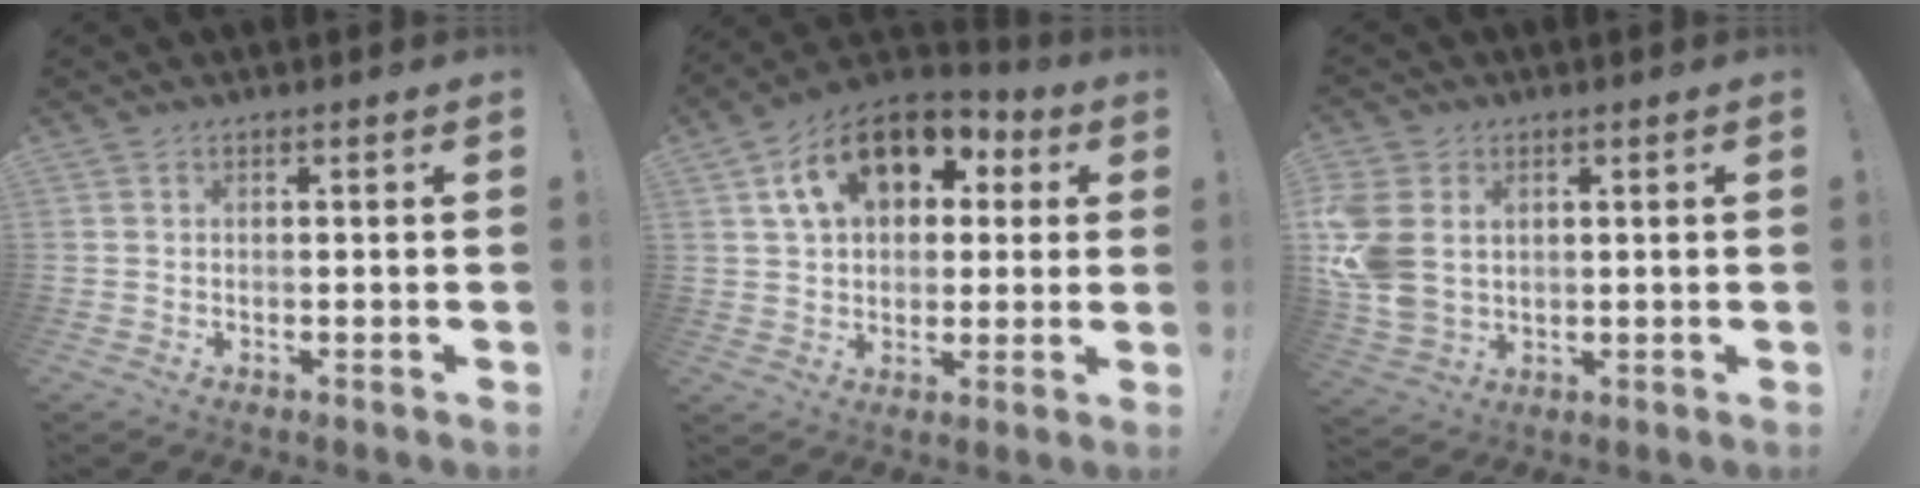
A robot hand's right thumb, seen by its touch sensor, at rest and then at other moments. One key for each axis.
{"total": 17.0, "fx": 7.2, "fy": 11.4, "fz": 10.4, "tx": -0.158, "ty": -0.017, "tz": 0.132}
{"total": 10.9, "fx": 2.5, "fy": 8.5, "fz": 6.4, "tx": -0.139, "ty": -0.012, "tz": 0.050}